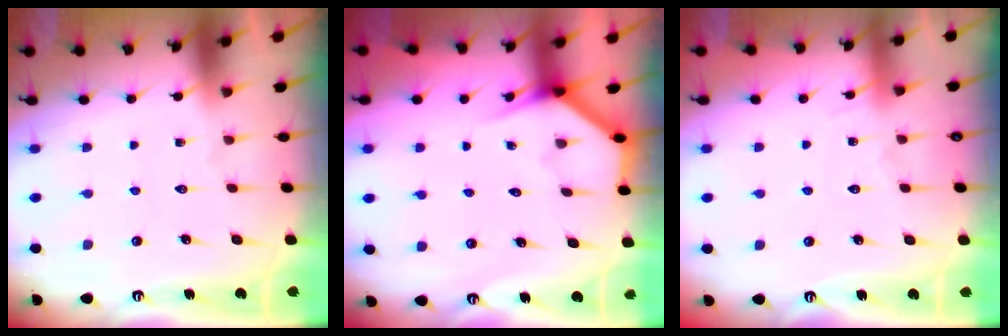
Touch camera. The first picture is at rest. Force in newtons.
{"total": 3.7, "press": 3.7, "slide": 0.4}
{"total": 5.8, "press": 5.7, "slide": 0.7}